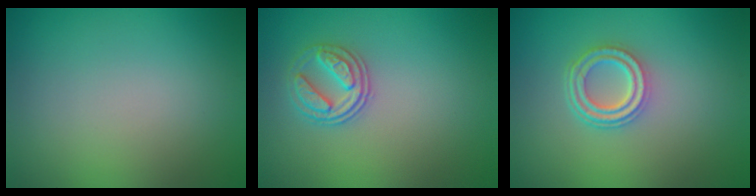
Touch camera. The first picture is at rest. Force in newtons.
{"total": 2.6, "press": 2.5, "slide": 0.7}
{"total": 3.5, "press": 2.7, "slide": 2.3}